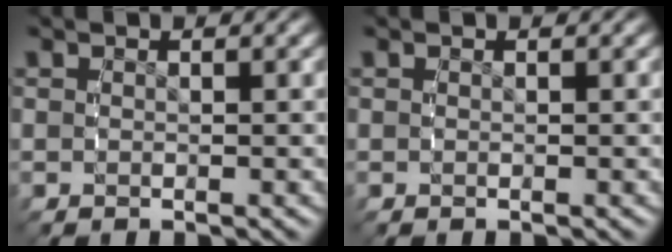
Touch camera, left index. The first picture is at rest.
{"total": 0.0}